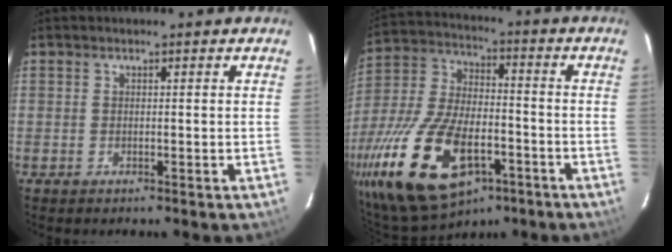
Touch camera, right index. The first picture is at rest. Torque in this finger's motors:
{"motor_torque": [1.65, -0.49, 1.05, 0.21]}